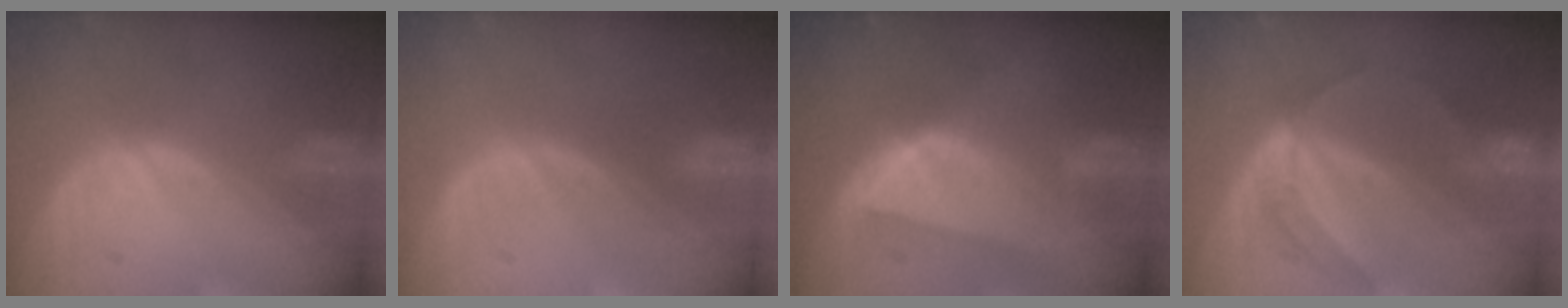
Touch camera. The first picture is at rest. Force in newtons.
{"total": 0.0}
{"total": 8.0, "press": 7.2, "slide": 3.5}
{"total": 6.3, "press": 5.2, "slide": 3.4}